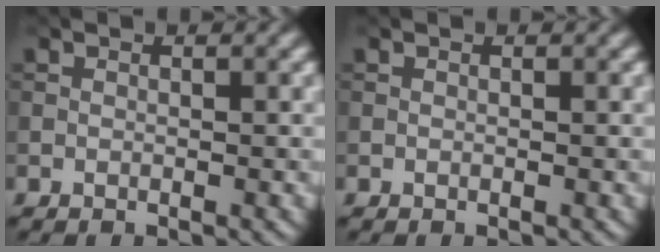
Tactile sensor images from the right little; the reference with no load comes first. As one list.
[{"total": 0.0}]